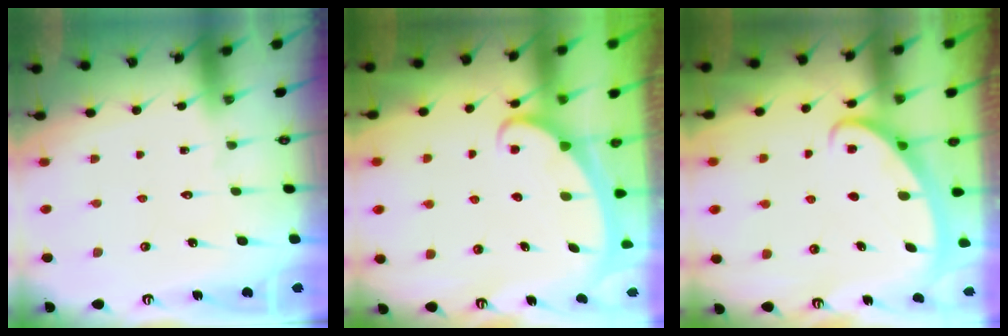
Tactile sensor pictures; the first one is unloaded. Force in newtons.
{"total": 2.3, "press": 2.3, "slide": 0.3}
{"total": 2.6, "press": 2.5, "slide": 0.4}